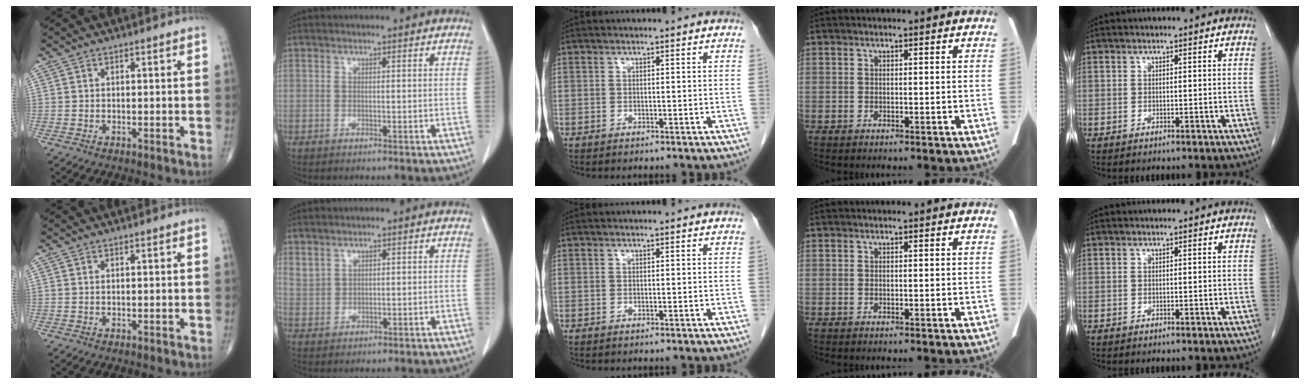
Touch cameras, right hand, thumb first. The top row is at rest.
{"index": {"total": 2.1, "force": [1.8, 1.1, 0.4], "torque": [-0.004, 0.002, 0.040]}}